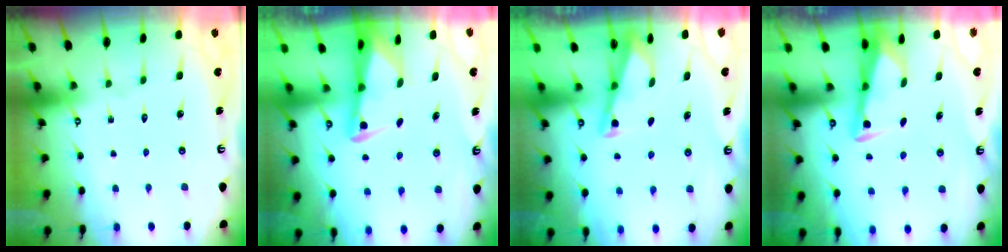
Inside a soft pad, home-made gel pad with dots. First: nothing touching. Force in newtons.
{"total": 2.6, "press": 2.5, "slide": 0.6}
{"total": 2.9, "press": 2.9, "slide": 0.3}
{"total": 3.4, "press": 3.4, "slide": 0.4}